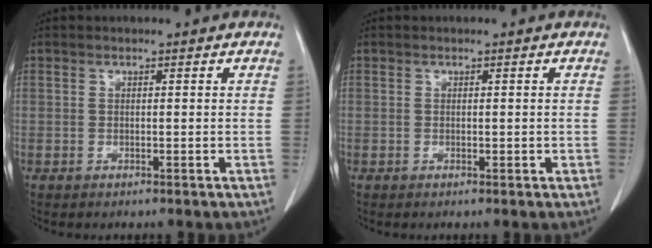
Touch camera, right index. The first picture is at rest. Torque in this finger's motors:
{"motor_torque": [0.12, 0.17, 0.06, 0.07]}